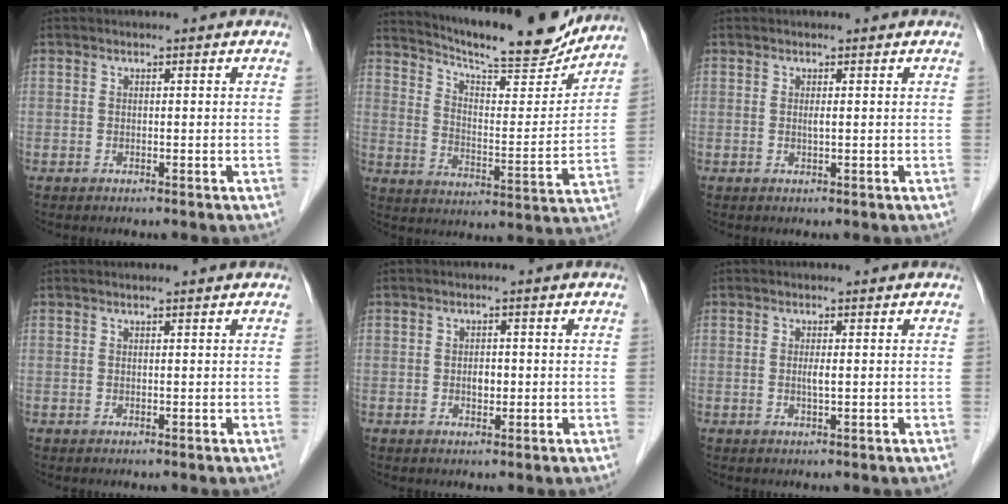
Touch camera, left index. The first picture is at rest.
{"total": 19.0, "force": [17.4, 2.1, 7.3], "torque": [-0.120, -0.030, 0.245]}
{"total": 0.7, "force": [-0.2, 0.0, 0.6], "torque": [-0.015, -0.004, -0.006]}
{"total": 0.6, "force": [0.5, -0.2, 0.3], "torque": [-0.008, 0.001, 0.008]}
{"total": 1.7, "force": [-0.5, 1.0, 1.2], "torque": [-0.020, -0.003, -0.009]}
{"total": 1.2, "force": [-0.2, 0.0, 1.2], "torque": [-0.027, -0.005, -0.005]}